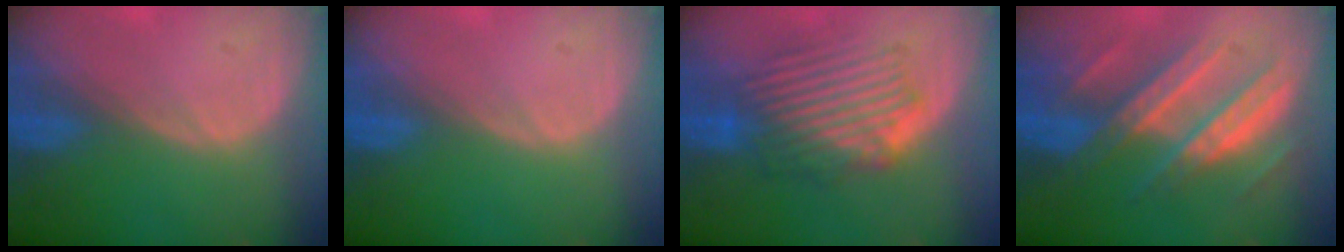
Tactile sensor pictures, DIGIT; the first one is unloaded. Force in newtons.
{"total": 0.0}
{"total": 8.9, "press": 8.3, "slide": 3.2}
{"total": 9.7, "press": 9.7, "slide": 0.9}